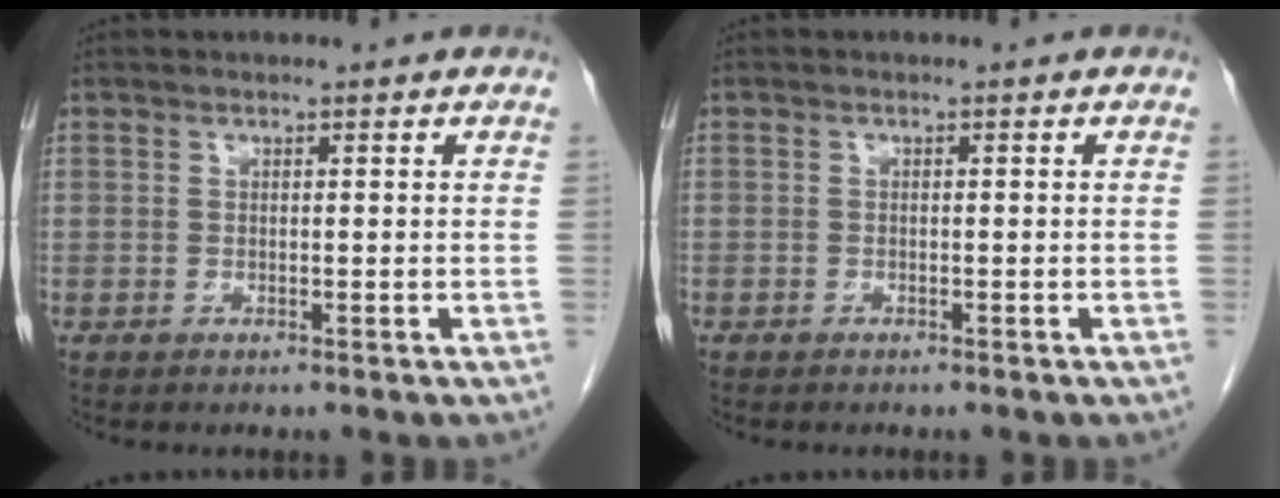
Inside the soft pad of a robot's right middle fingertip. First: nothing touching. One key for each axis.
{"total": 0.5, "fx": -0.4, "fy": 0.3, "fz": 0.1, "tx": -0.009, "ty": 0.002, "tz": -0.009}